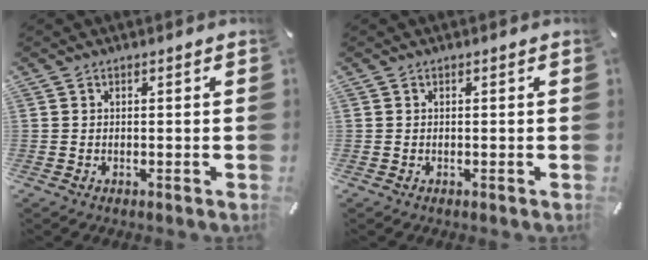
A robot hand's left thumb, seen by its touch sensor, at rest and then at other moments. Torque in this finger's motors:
{"motor_torque": [0.00, 0.00, 0.00, 0.00, 0.00]}